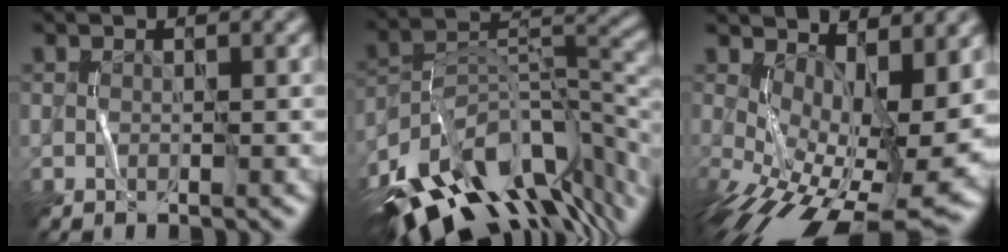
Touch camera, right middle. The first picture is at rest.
{"total": 13.9, "force": [-8.4, 6.9, 8.6], "torque": [-0.161, 0.010, -0.146]}
{"total": 14.1, "force": [-0.5, 6.7, 12.4], "torque": [-0.191, -0.042, 0.022]}